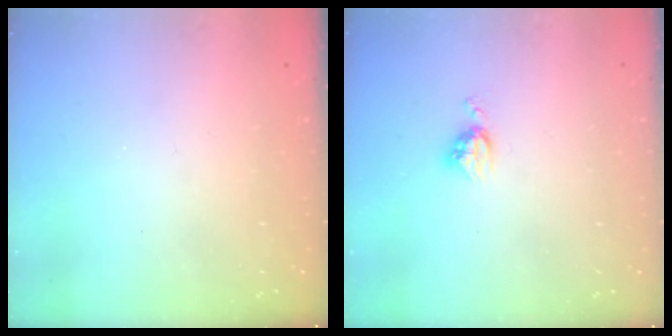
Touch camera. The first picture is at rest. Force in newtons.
{"total": 4.6, "press": 4.6, "slide": 0.6}